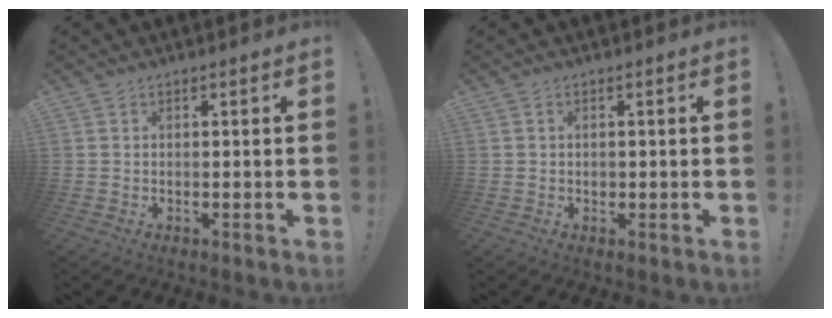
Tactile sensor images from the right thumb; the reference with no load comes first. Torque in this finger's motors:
{"motor_torque": [0.09, 0.08, -0.02, 0.06, 0.00]}